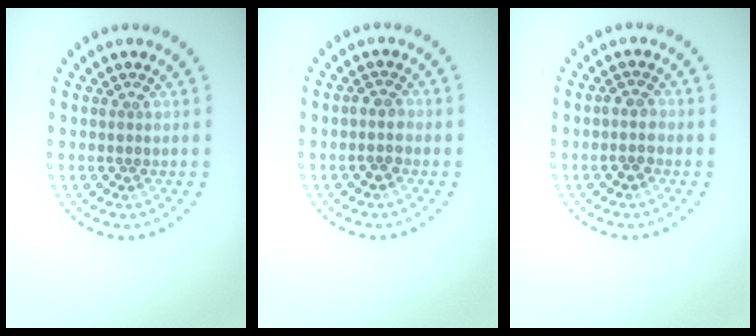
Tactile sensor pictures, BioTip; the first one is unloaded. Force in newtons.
{"total": 1.7, "press": 1.6, "slide": 0.6}
{"total": 1.7, "press": 1.6, "slide": 0.6}